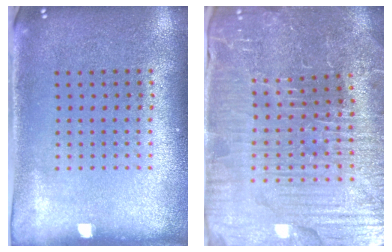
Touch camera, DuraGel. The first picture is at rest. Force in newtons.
{"total": 4.8, "press": 4.7, "slide": 1.1}